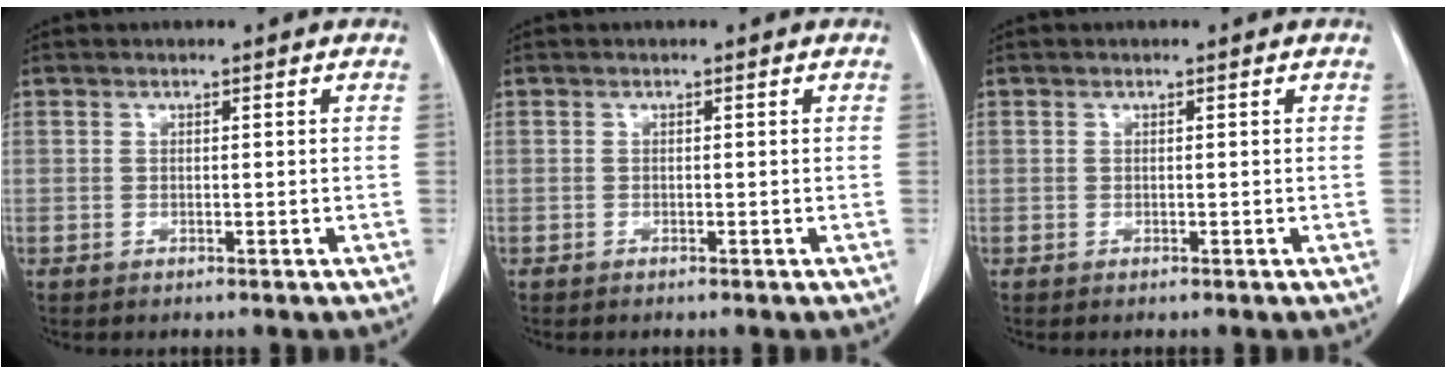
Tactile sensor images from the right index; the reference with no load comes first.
{"total": 0.0}
{"total": 0.0}